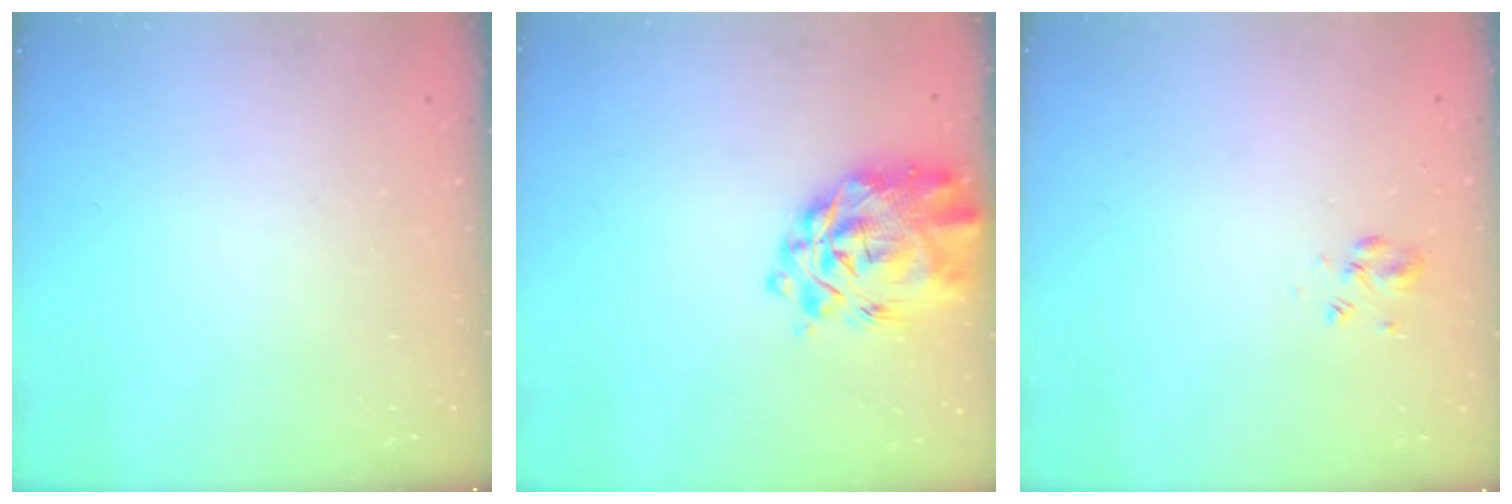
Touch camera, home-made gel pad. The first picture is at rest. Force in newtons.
{"total": 6.7, "press": 6.2, "slide": 2.7}
{"total": 3.0, "press": 2.9, "slide": 0.8}